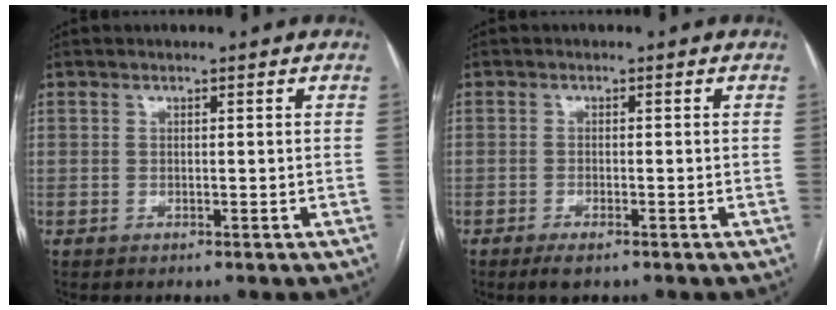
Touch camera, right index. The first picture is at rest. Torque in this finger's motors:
{"motor_torque": [0.26, -0.06, 0.13, 0.03]}